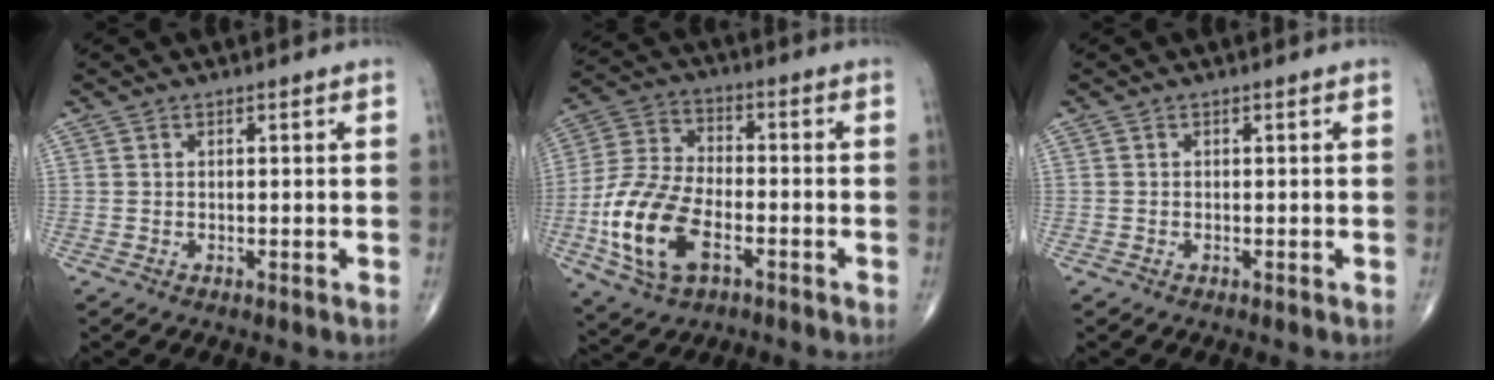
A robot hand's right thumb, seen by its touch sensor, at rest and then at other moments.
{"total": 15.8, "force": [-5.3, 8.8, 12.0], "torque": [-0.248, 0.019, -0.101]}
{"total": 0.0}